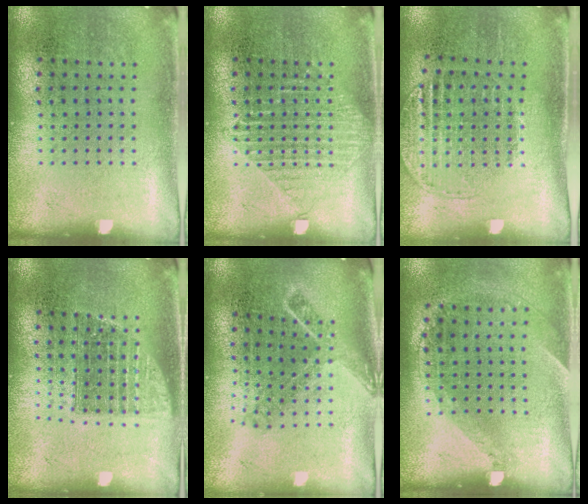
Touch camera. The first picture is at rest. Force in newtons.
{"total": 1.5, "press": 1.5, "slide": 0.3}
{"total": 1.3, "press": 1.1, "slide": 0.7}
{"total": 1.3, "press": 1.1, "slide": 0.7}
{"total": 1.8, "press": 1.3, "slide": 1.3}
{"total": 1.4, "press": 1.0, "slide": 1.0}